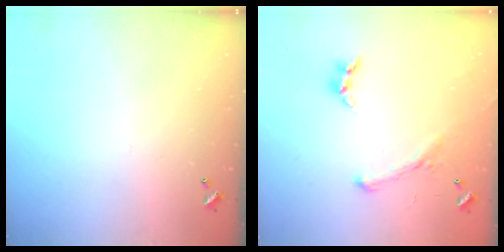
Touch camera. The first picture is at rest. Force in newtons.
{"total": 1.1, "press": 0.6, "slide": 1.0}